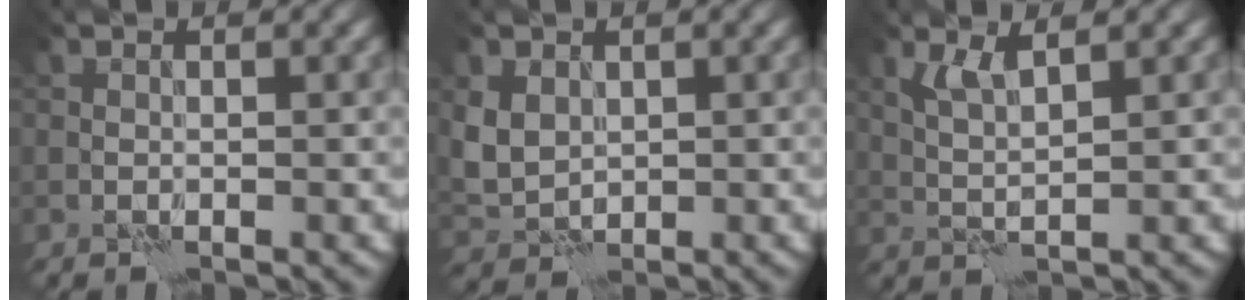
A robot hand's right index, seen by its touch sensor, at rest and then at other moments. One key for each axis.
{"total": 3.2, "fx": 0.9, "fy": 2.6, "fz": 1.7, "tx": -0.046, "ty": -0.002, "tz": 0.018}
{"total": 2.3, "fx": 1.4, "fy": 0.3, "fz": 1.8, "tx": -0.043, "ty": -0.002, "tz": 0.030}